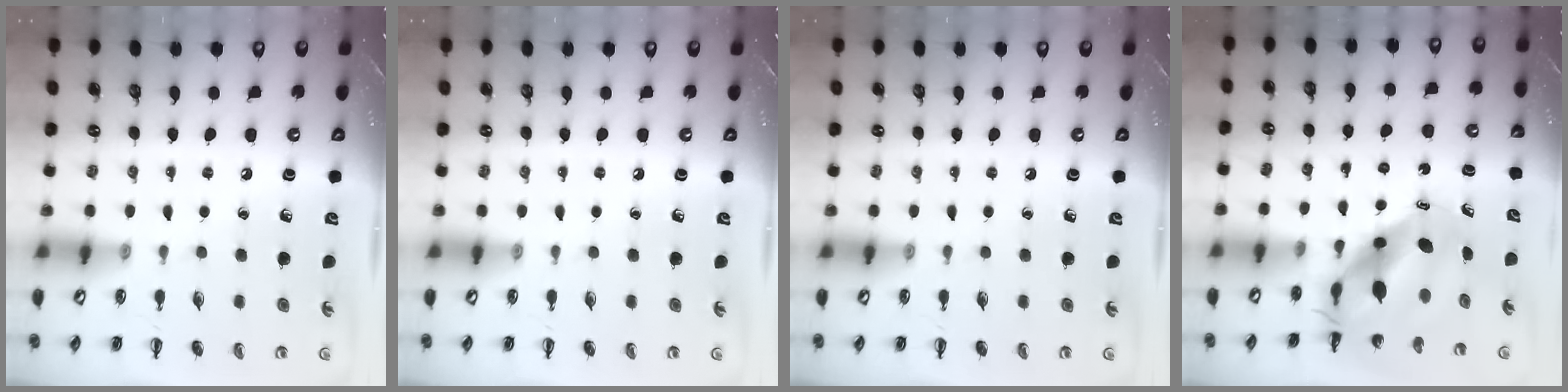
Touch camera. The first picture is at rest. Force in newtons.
{"total": 0.0}
{"total": 0.0}
{"total": 7.8, "press": 7.5, "slide": 2.0}